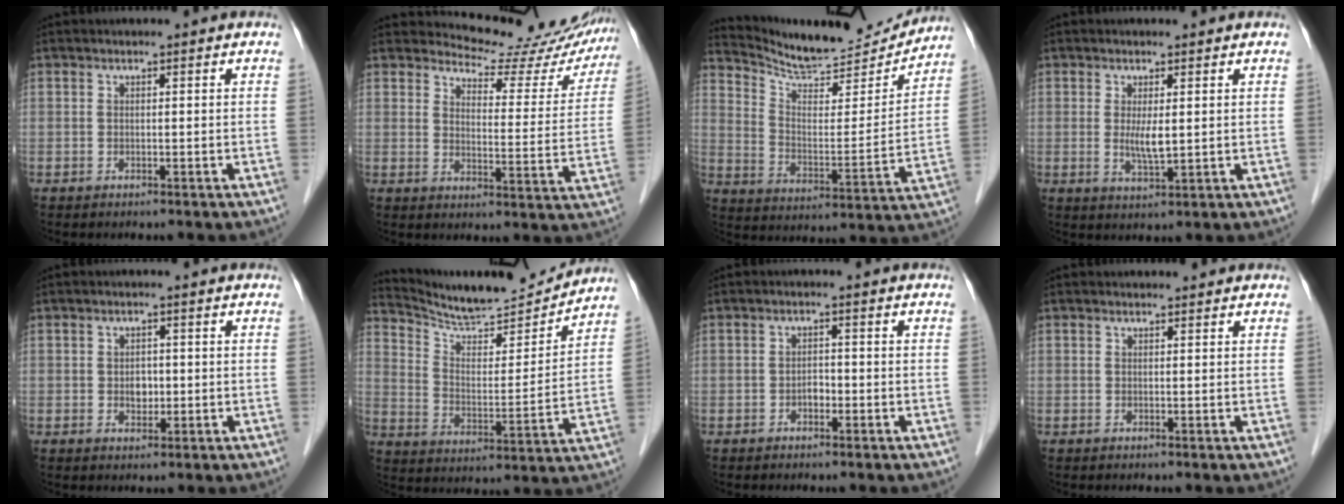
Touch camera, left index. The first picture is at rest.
{"total": 15.7, "force": [15.2, 3.7, 1.4], "torque": [0.000, -0.052, 0.162]}
{"total": 17.6, "force": [16.9, 2.3, 4.3], "torque": [-0.078, -0.035, 0.254]}
{"total": 3.4, "force": [0.4, 0.6, 3.3], "torque": [-0.066, -0.009, 0.011]}
{"total": 2.2, "force": [-0.2, 1.7, 1.5], "torque": [-0.023, 0.003, 0.000]}
{"total": 15.9, "force": [15.2, 1.2, 4.3], "torque": [-0.078, -0.014, 0.243]}
{"total": 1.6, "force": [-0.8, 1.0, 1.1], "torque": [-0.015, 0.005, -0.013]}
{"total": 0.8, "force": [0.8, 0.2, 0.0], "torque": [-0.010, 0.003, 0.012]}